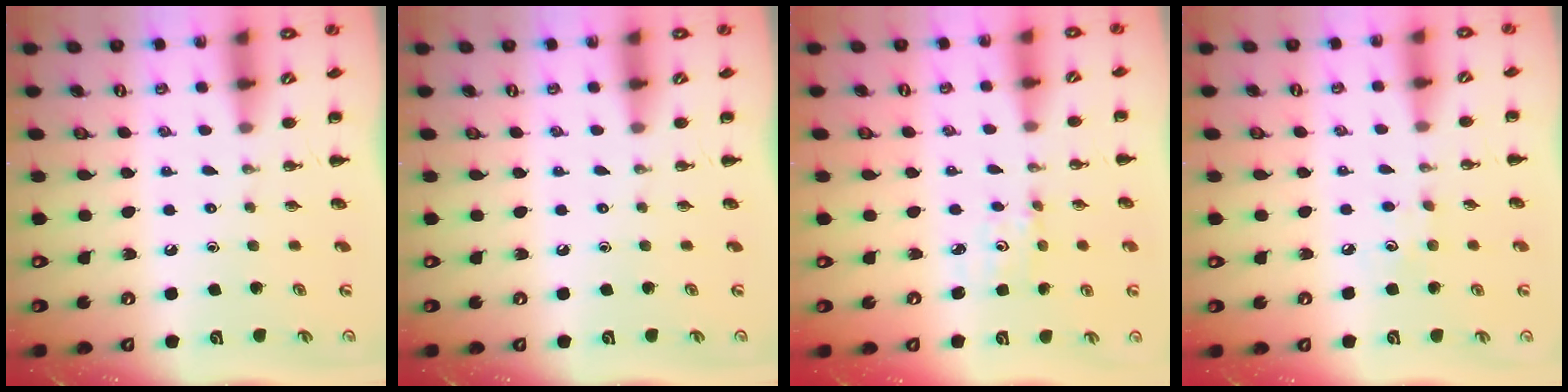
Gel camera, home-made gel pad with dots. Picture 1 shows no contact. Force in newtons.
{"total": 0.0}
{"total": 2.4, "press": 2.3, "slide": 0.8}
{"total": 4.9, "press": 4.8, "slide": 1.1}